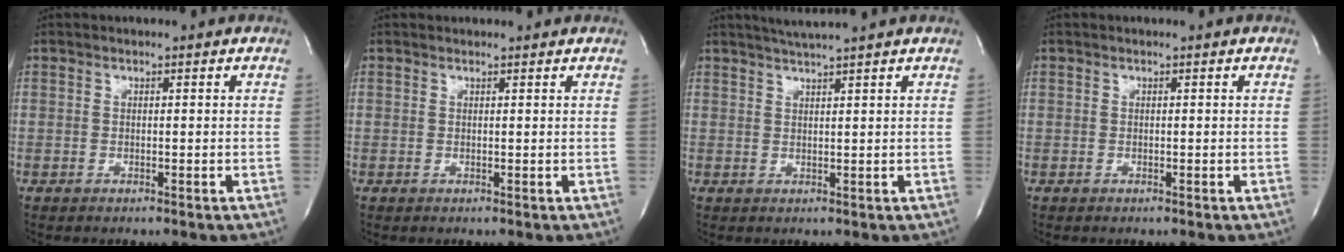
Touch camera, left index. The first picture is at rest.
{"total": 1.2, "force": [1.1, 0.3, 0.0], "torque": [-0.010, 0.007, 0.012]}
{"total": 2.3, "force": [2.1, -0.4, 0.8], "torque": [-0.011, 0.007, 0.029]}
{"total": 0.0}